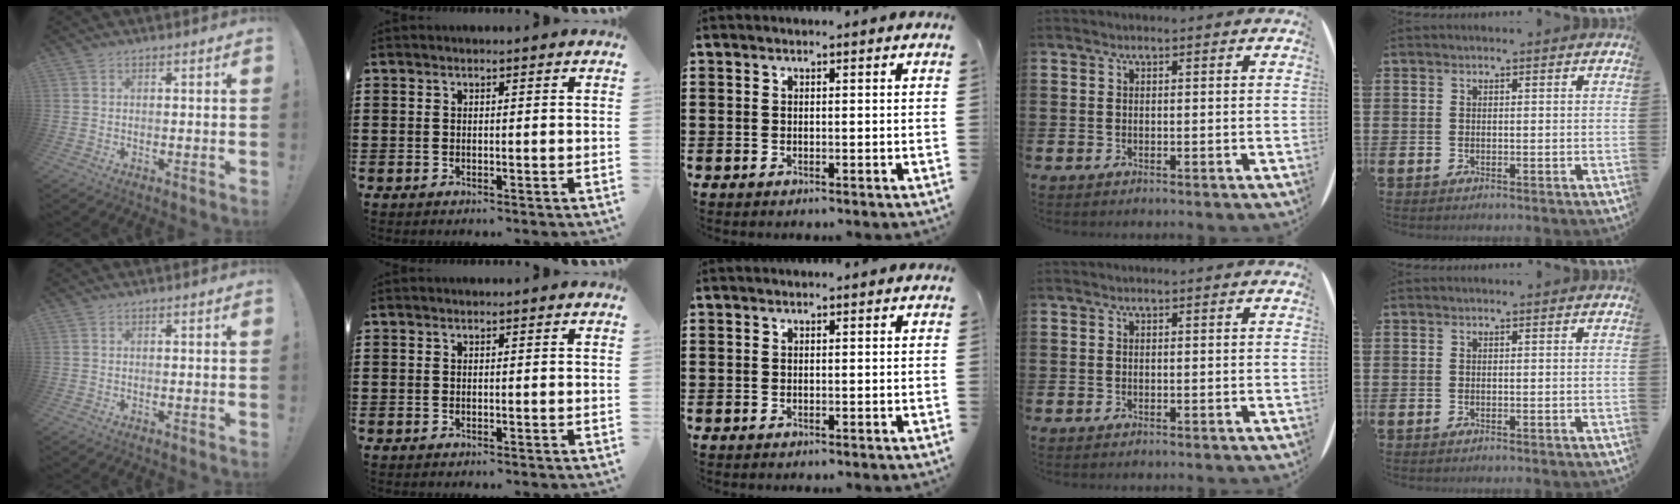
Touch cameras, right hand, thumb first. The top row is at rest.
{}